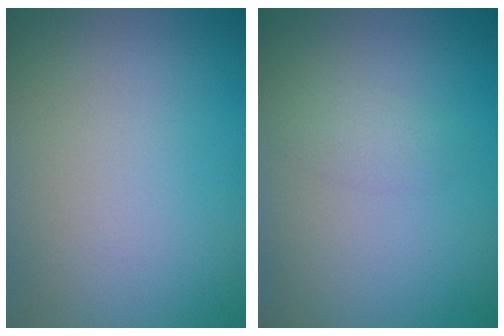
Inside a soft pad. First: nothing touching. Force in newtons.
{"total": 1.1, "press": 1.1, "slide": 0.1}